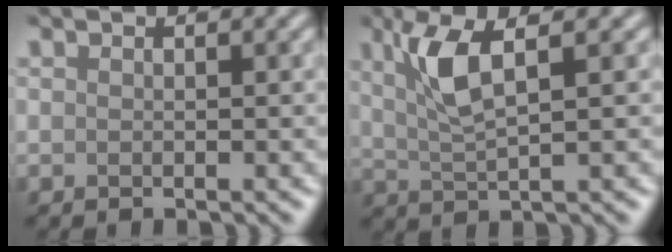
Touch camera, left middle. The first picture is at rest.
{"total": 4.0, "force": [1.3, 0.8, 3.7], "torque": [-0.086, 0.002, 0.036]}